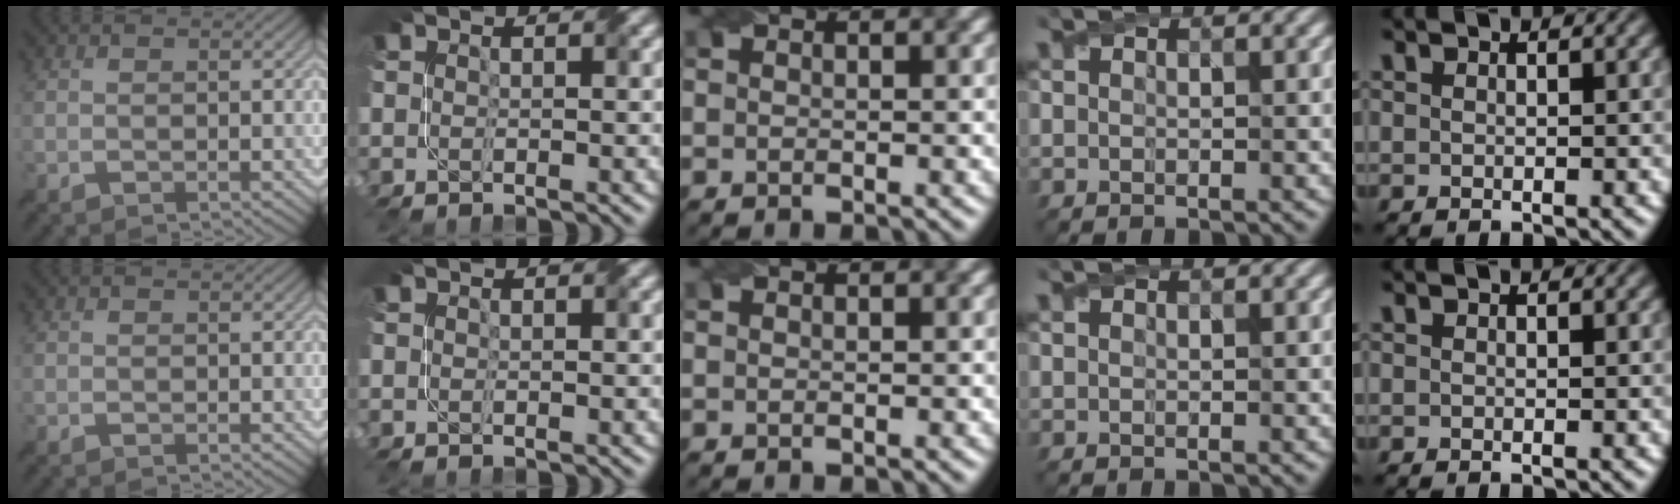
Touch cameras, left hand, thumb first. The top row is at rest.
{}